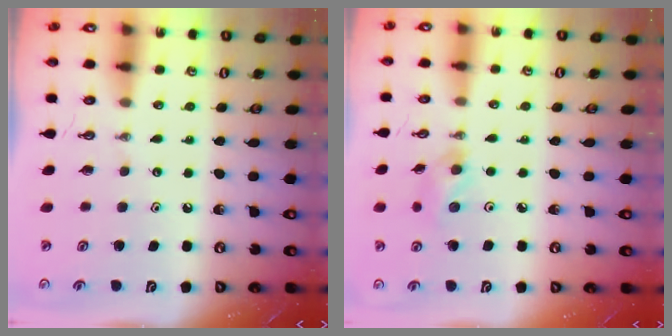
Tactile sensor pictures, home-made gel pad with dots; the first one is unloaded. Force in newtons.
{"total": 5.4, "press": 5.3, "slide": 1.0}